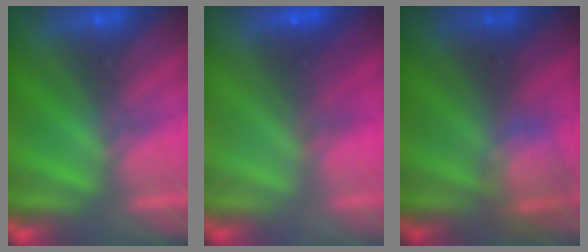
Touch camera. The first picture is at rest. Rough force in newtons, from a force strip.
{"total": 1.8}
{"total": 2.3}